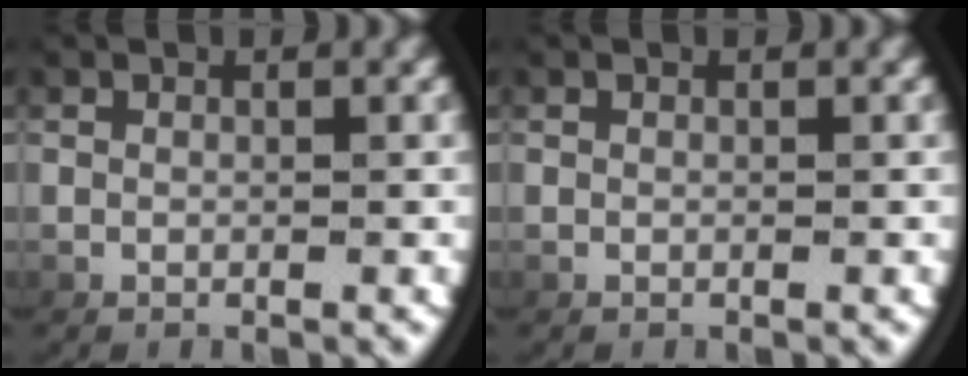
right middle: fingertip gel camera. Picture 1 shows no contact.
{"total": 0.0}